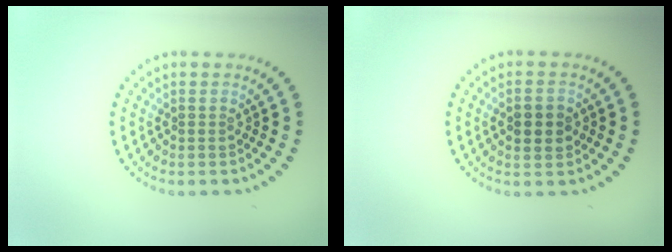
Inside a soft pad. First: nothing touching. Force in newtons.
{"total": 3.2, "press": 3.2, "slide": 0.1}